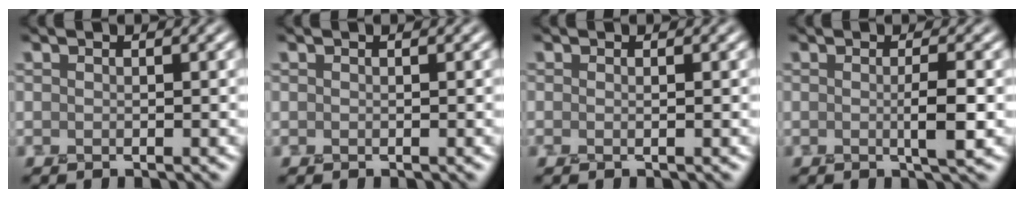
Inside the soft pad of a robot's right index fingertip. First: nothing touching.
{"total": 0.0}
{"total": 0.0}
{"total": 2.4, "force": [-0.3, 0.3, 2.4], "torque": [-0.042, -0.007, -0.004]}